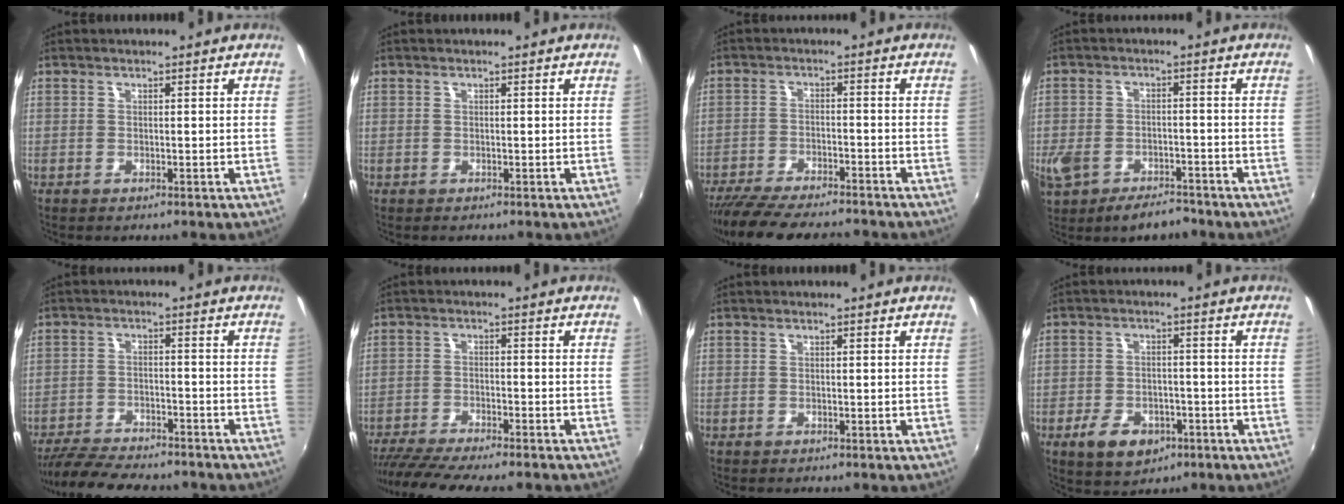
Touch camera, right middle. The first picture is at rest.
{"total": 0.0}
{"total": 14.7, "force": [-12.8, 2.7, 6.7], "torque": [-0.140, -0.027, -0.202]}
{"total": 10.5, "force": [-6.7, 6.1, 5.3], "torque": [-0.143, -0.013, -0.112]}
{"total": 14.1, "force": [-12.3, 3.4, 6.2], "torque": [-0.136, -0.022, -0.190]}
{"total": 12.3, "force": [-10.7, 0.9, 5.9], "torque": [-0.130, -0.032, -0.173]}
{"total": 0.0}
{"total": 8.6, "force": [-4.7, 5.4, 4.8], "torque": [-0.118, -0.004, -0.069]}